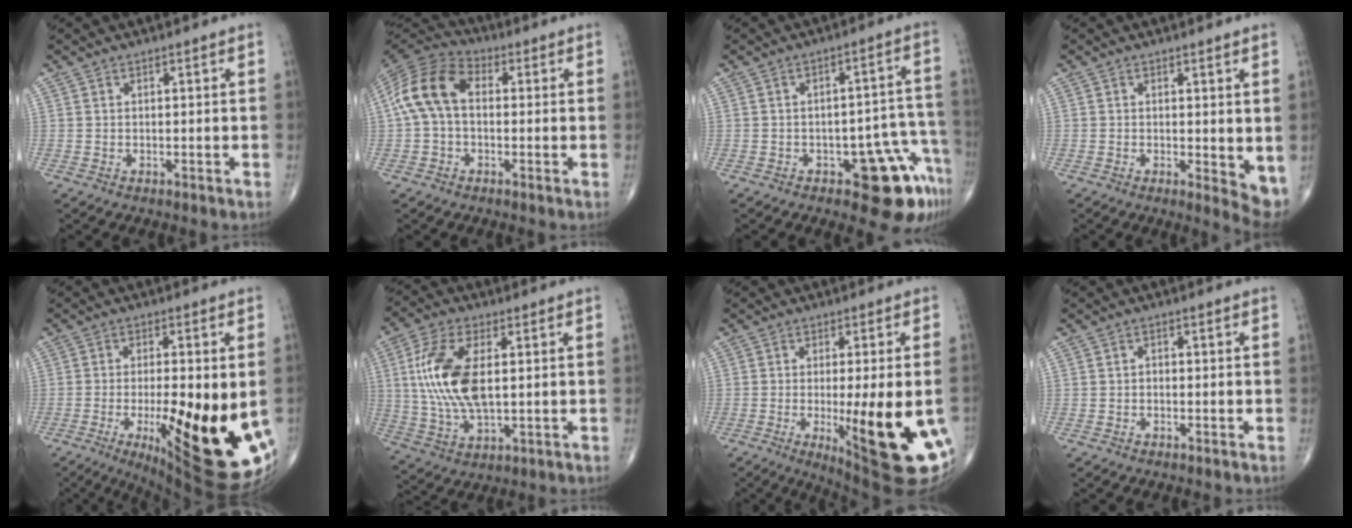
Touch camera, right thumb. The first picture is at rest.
{"total": 11.9, "force": [0.7, 7.8, 8.9], "torque": [-0.176, 0.033, 0.000]}
{"total": 11.5, "force": [-6.2, 4.9, 8.3], "torque": [-0.054, 0.051, -0.074]}
{"total": 4.9, "force": [0.2, 1.8, 4.5], "torque": [-0.057, -0.014, 0.004]}
{"total": 24.0, "force": [-6.1, 6.6, 22.2], "torque": [-0.268, -0.029, -0.065]}
{"total": 14.6, "force": [2.0, 6.9, 12.7], "torque": [-0.268, -0.003, 0.041]}
{"total": 20.2, "force": [-5.2, 4.9, 18.9], "torque": [-0.207, -0.023, -0.052]}
{"total": 0.8, "force": [-0.3, 0.6, 0.5], "torque": [-0.001, 0.004, -0.009]}